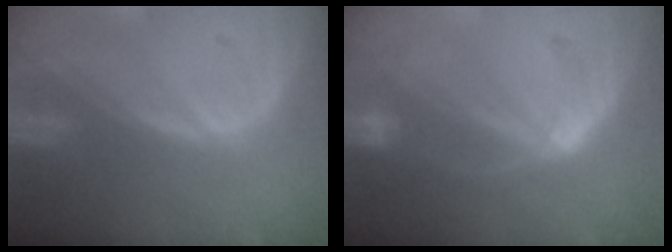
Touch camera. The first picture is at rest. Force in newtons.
{"total": 5.9, "press": 5.2, "slide": 2.8}